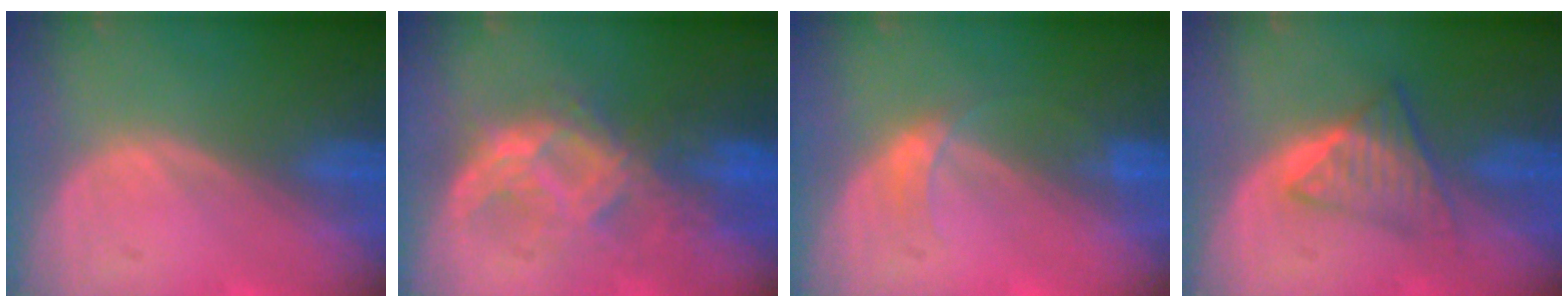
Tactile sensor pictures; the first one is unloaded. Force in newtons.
{"total": 7.7, "press": 7.6, "slide": 0.7}
{"total": 2.1, "press": 2.1, "slide": 0.2}
{"total": 6.0, "press": 5.1, "slide": 3.1}